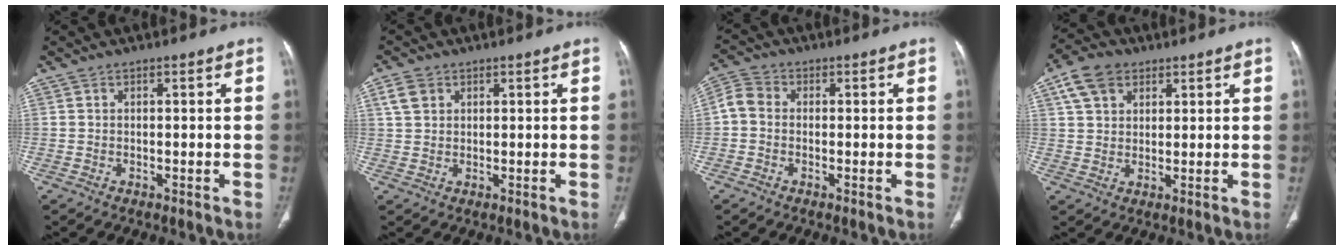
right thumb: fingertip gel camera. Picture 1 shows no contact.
{"total": 4.1, "force": [1.8, 3.0, 2.0], "torque": [-0.033, -0.001, 0.040]}
{"total": 4.3, "force": [-0.3, 3.4, 2.5], "torque": [-0.047, 0.010, -0.019]}
{"total": 7.8, "force": [3.8, 5.4, 4.1], "torque": [-0.064, 0.000, 0.071]}